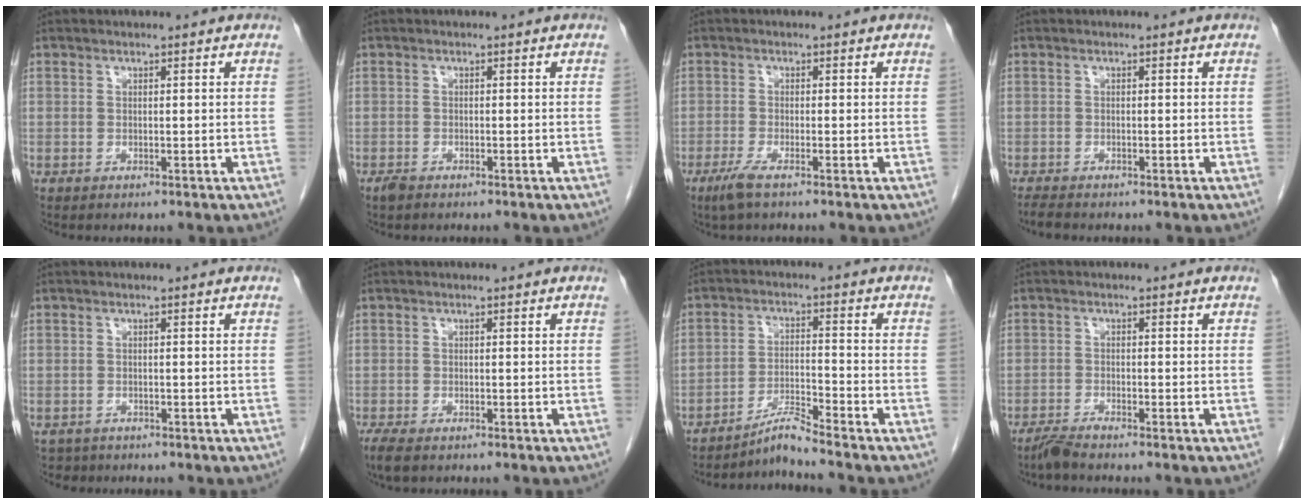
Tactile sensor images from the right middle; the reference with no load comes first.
{"total": 1.2, "force": [-1.0, 0.4, 0.5], "torque": [-0.017, -0.002, -0.016]}
{"total": 2.8, "force": [-1.9, 0.1, 2.1], "torque": [-0.050, -0.008, -0.041]}
{"total": 1.7, "force": [-1.6, 0.3, 0.7], "torque": [-0.019, -0.006, -0.026]}
{"total": 2.0, "force": [-1.6, 1.2, -0.3], "torque": [-0.002, 0.002, -0.026]}
{"total": 3.4, "force": [-2.5, 1.1, 2.0], "torque": [-0.044, -0.011, -0.039]}
{"total": 4.6, "force": [-4.2, -1.6, 1.0], "torque": [-0.022, -0.019, -0.080]}
{"total": 2.3, "force": [-2.1, -0.3, 0.9], "torque": [-0.025, -0.007, -0.045]}